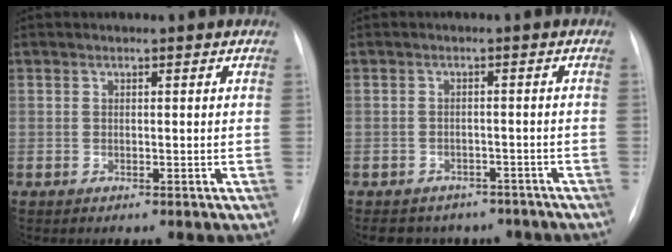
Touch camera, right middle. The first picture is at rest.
{"total": 8.9, "force": [-7.2, 5.0, 1.9], "torque": [-0.021, 0.008, -0.076]}